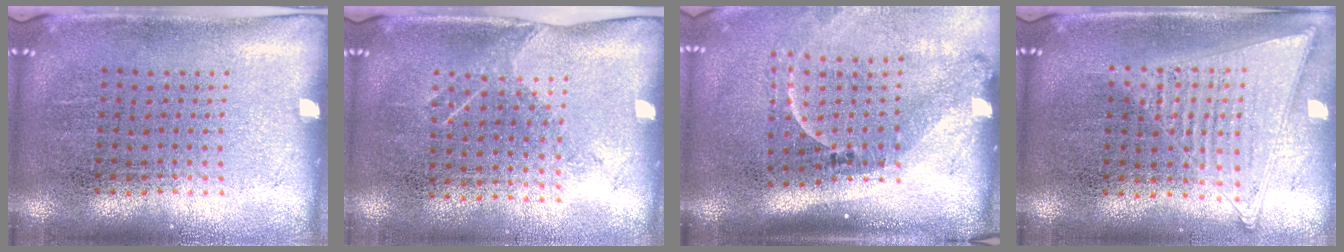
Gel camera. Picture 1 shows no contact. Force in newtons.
{"total": 1.1, "press": 0.9, "slide": 0.7}
{"total": 2.3, "press": 1.5, "slide": 1.7}
{"total": 1.2, "press": 1.2, "slide": 0.2}